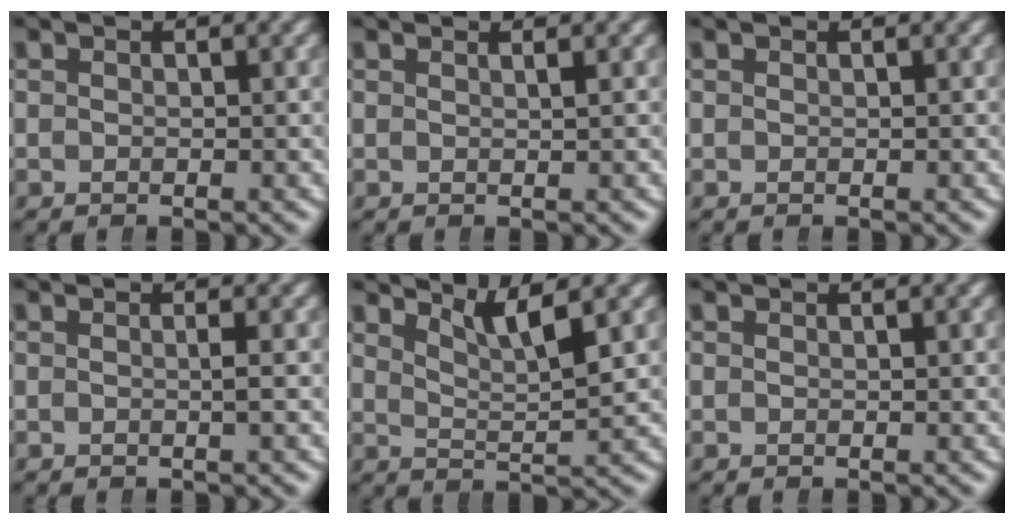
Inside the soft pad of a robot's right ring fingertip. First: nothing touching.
{"total": 0.8, "force": [0.5, -0.6, 0.2], "torque": [-0.005, -0.004, 0.010]}
{"total": 0.0}
{"total": 0.5, "force": [0.0, -0.3, 0.4], "torque": [-0.013, -0.003, -0.001]}
{"total": 3.8, "force": [3.0, 0.3, 2.3], "torque": [-0.052, -0.010, 0.053]}
{"total": 0.0}